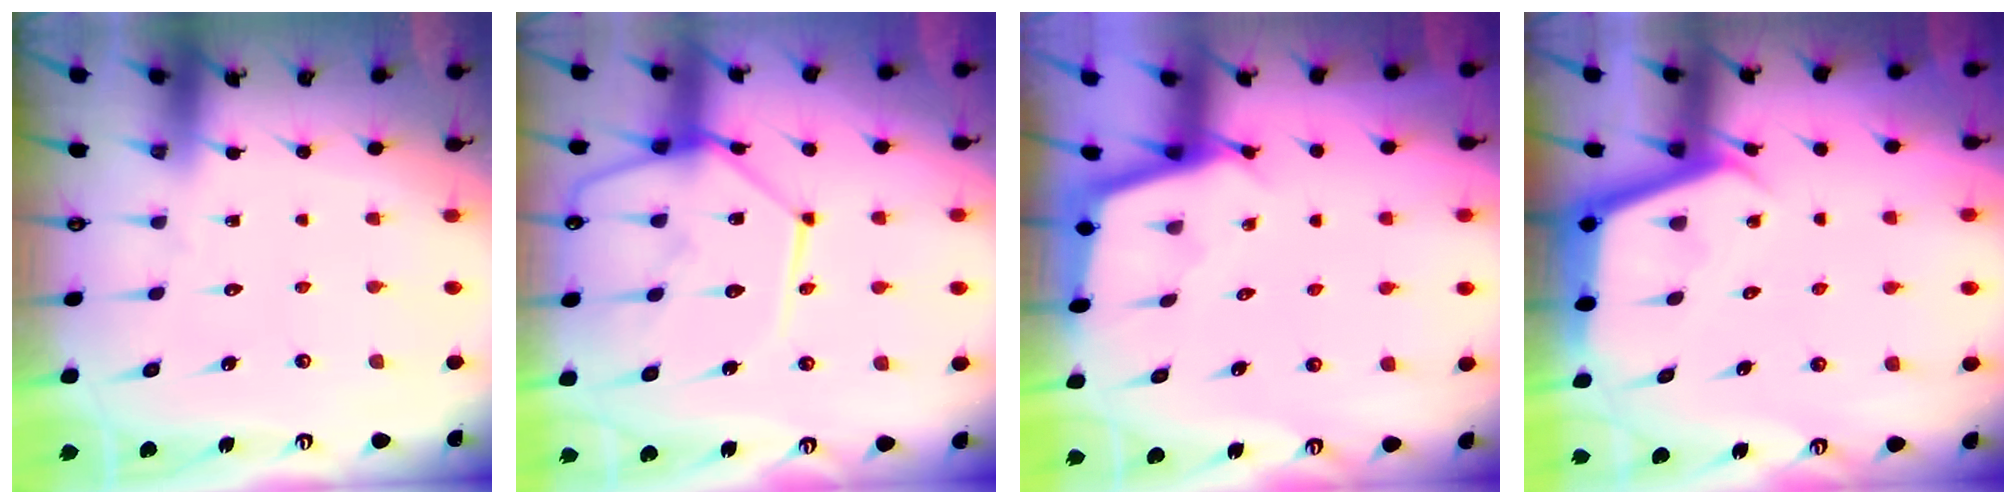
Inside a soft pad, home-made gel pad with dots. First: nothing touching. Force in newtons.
{"total": 15.9, "press": 15.8, "slide": 1.6}
{"total": 2.5, "press": 2.5, "slide": 0.2}
{"total": 3.9, "press": 3.9, "slide": 0.2}